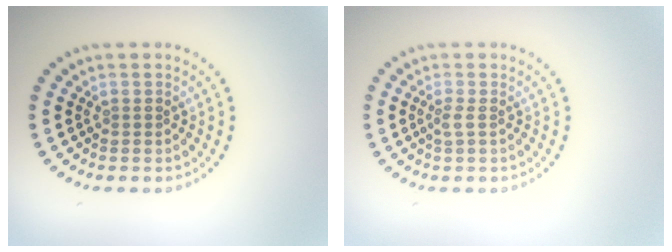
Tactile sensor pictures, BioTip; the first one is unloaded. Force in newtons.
{"total": 0.9, "press": 0.7, "slide": 0.6}